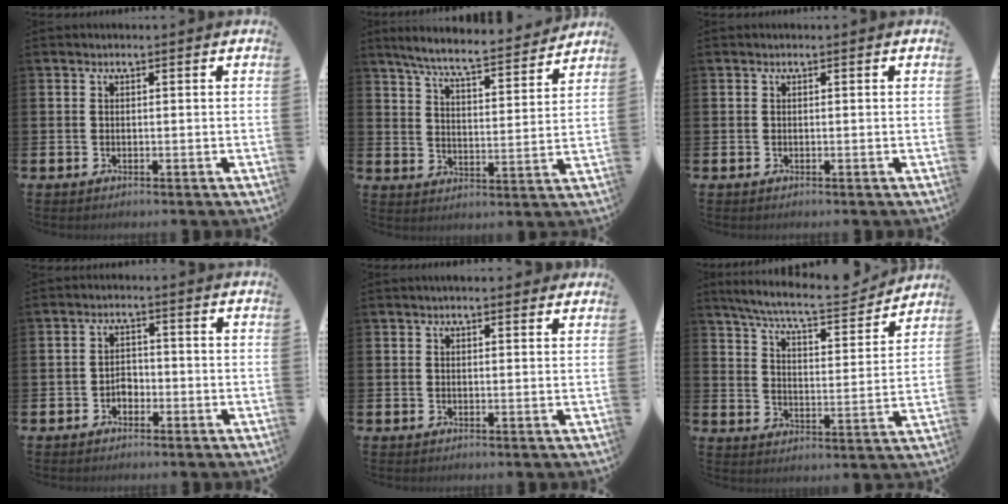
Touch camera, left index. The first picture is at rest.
{"total": 7.2, "force": [6.7, 0.4, 2.7], "torque": [-0.075, -0.047, 0.112]}
{"total": 0.0}
{"total": 2.0, "force": [-1.1, 1.5, 0.8], "torque": [-0.013, 0.003, -0.026]}
{"total": 1.5, "force": [1.4, 0.2, 0.5], "torque": [-0.012, 0.001, 0.025]}
{"total": 7.8, "force": [7.2, 0.9, 3.0], "torque": [-0.080, -0.049, 0.120]}